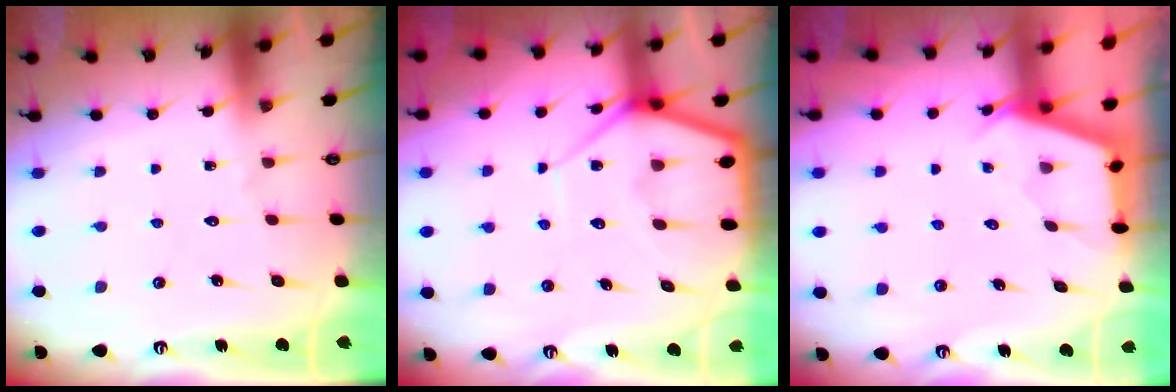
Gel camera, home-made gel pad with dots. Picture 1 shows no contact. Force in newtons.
{"total": 8.1, "press": 8.0, "slide": 0.8}
{"total": 2.6, "press": 2.6, "slide": 0.3}